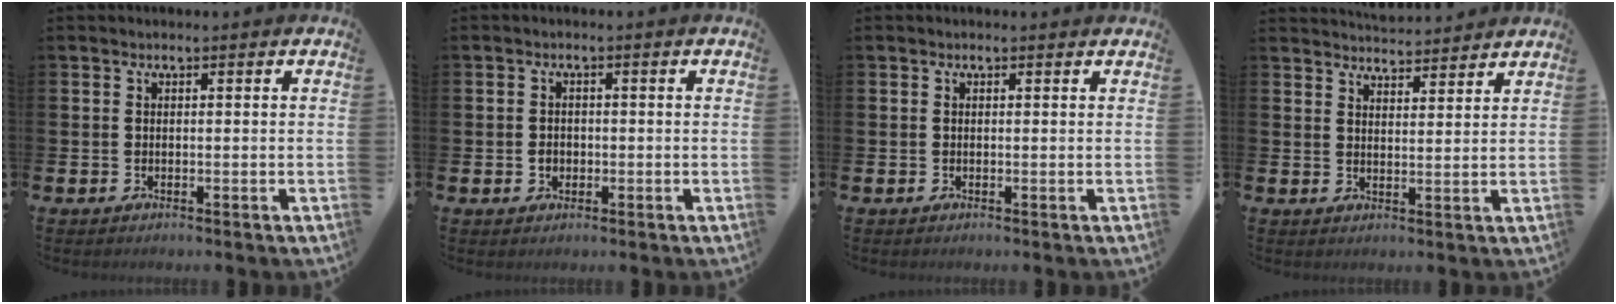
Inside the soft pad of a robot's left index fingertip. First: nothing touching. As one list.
[{"total": 1.6, "force": [-0.3, 1.4, 0.7], "torque": [-0.001, 0.001, -0.012]}, {"total": 0.0}, {"total": 4.4, "force": [4.4, 0.2, -0.2], "torque": [-0.001, -0.027, 0.080]}]